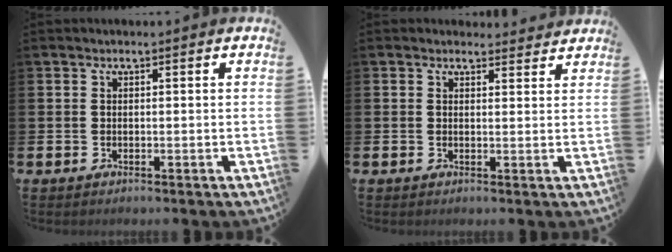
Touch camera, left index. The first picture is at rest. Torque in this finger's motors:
{"motor_torque": [0.92, -1.21, 0.16, -0.01]}